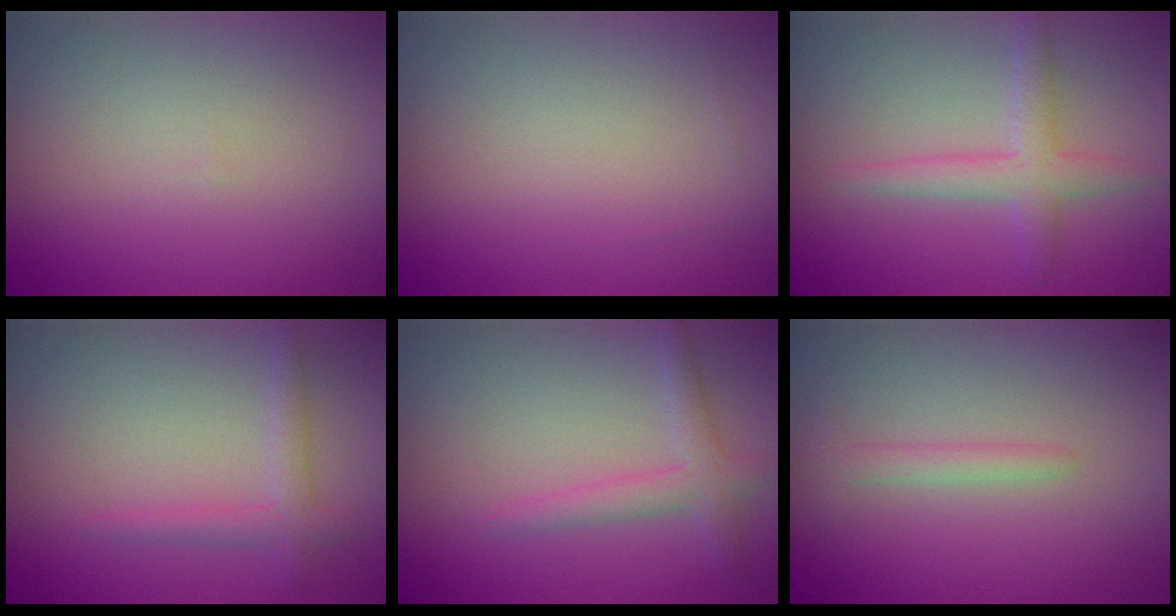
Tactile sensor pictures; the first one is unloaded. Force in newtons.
{"total": 0.0}
{"total": 2.9, "press": 2.9, "slide": 0.1}
{"total": 1.9, "press": 1.9, "slide": 0.1}
{"total": 2.5, "press": 2.5, "slide": 0.1}
{"total": 1.5, "press": 1.5, "slide": 0.1}